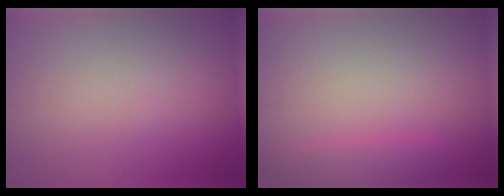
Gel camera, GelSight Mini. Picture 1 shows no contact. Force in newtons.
{"total": 2.1, "press": 2.1, "slide": 0.1}